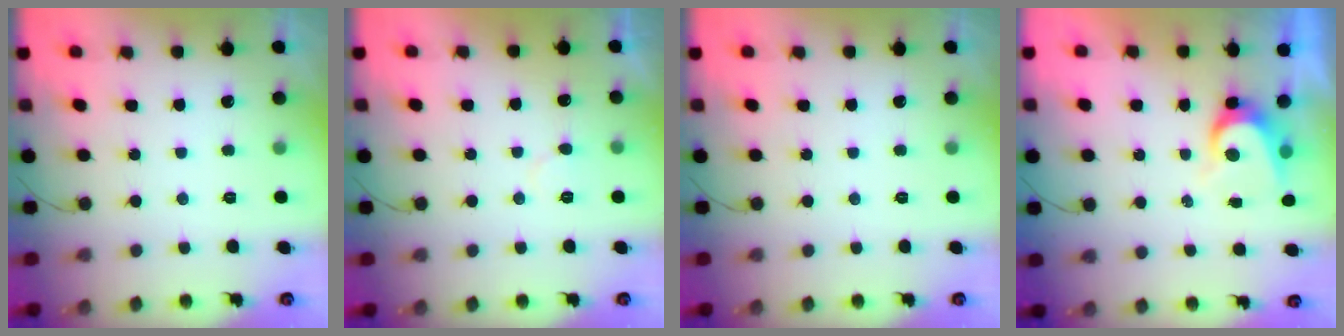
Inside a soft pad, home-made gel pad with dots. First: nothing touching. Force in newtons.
{"total": 5.6, "press": 5.6, "slide": 0.5}
{"total": 0.0}
{"total": 6.5, "press": 6.4, "slide": 0.7}